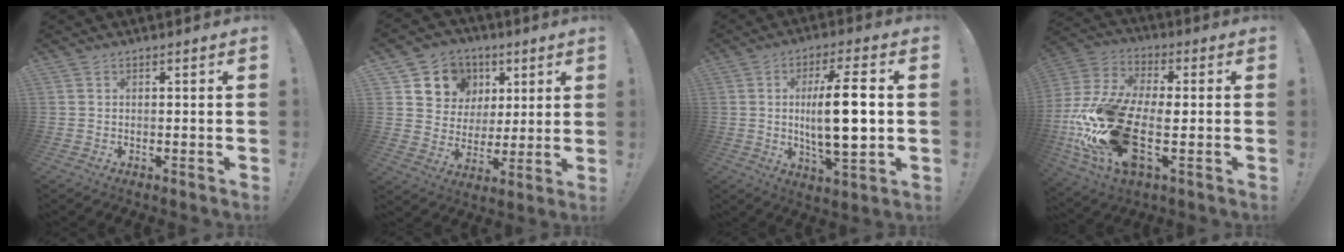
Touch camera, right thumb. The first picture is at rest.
{"total": 10.7, "force": [4.3, 9.6, 2.2], "torque": [-0.036, -0.021, 0.096]}
{"total": 15.0, "force": [0.7, 3.7, 14.5], "torque": [-0.256, -0.006, -0.002]}
{"total": 25.5, "force": [-4.7, 14.2, 20.6], "torque": [-0.412, 0.018, -0.068]}